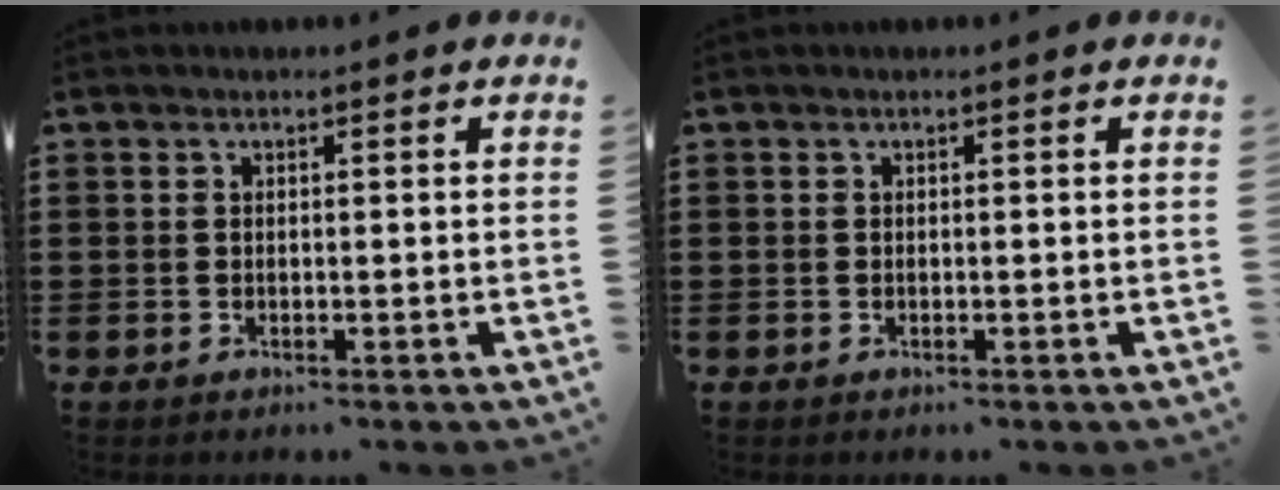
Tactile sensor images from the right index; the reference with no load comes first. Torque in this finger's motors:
{"motor_torque": [0.73, 1.41, 0.00, 0.00]}